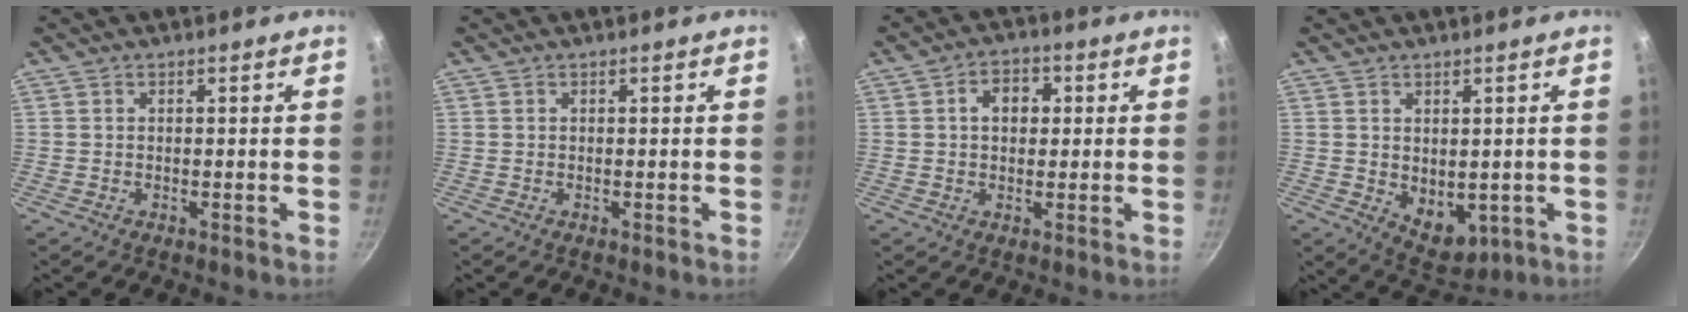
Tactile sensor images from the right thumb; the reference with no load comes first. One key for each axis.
{"total": 0.0}
{"total": 5.8, "fx": 1.0, "fy": 4.2, "fz": 3.8, "tx": -0.033, "ty": 0.011, "tz": 0.010}
{"total": 7.1, "fx": -0.1, "fy": 4.8, "fz": 5.2, "tx": -0.050, "ty": -0.016, "tz": 0.018}